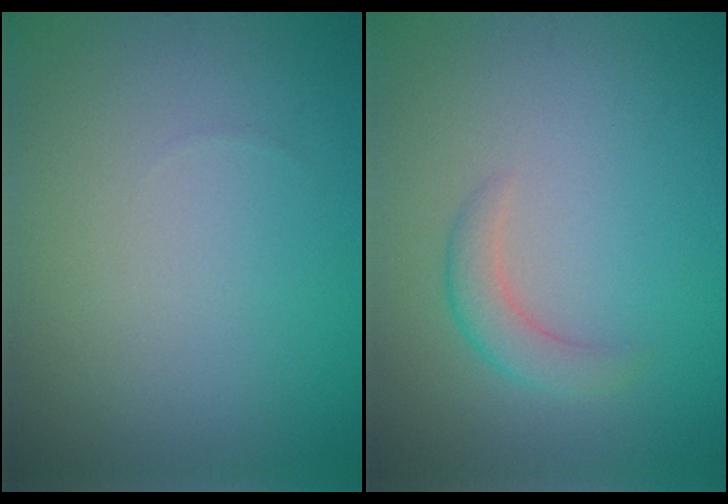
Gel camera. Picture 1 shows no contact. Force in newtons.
{"total": 2.1, "press": 2.1, "slide": 0.1}